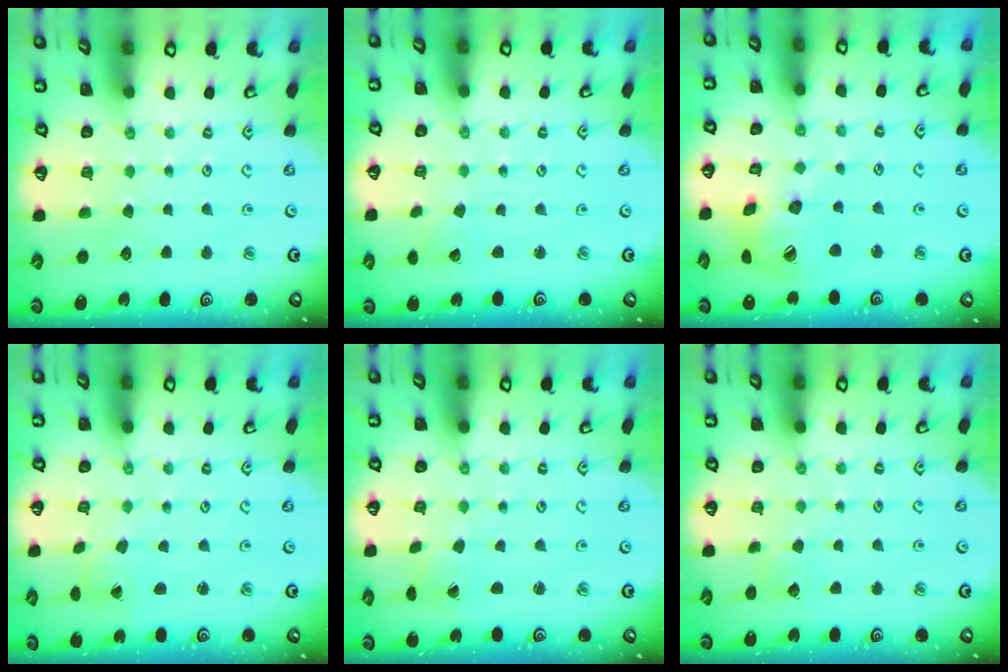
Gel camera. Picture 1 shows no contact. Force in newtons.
{"total": 1.5, "press": 1.5, "slide": 0.2}
{"total": 16.7, "press": 16.5, "slide": 2.6}
{"total": 1.5, "press": 1.5, "slide": 0.1}
{"total": 1.4, "press": 1.4, "slide": 0.3}
{"total": 2.9, "press": 2.9, "slide": 0.2}